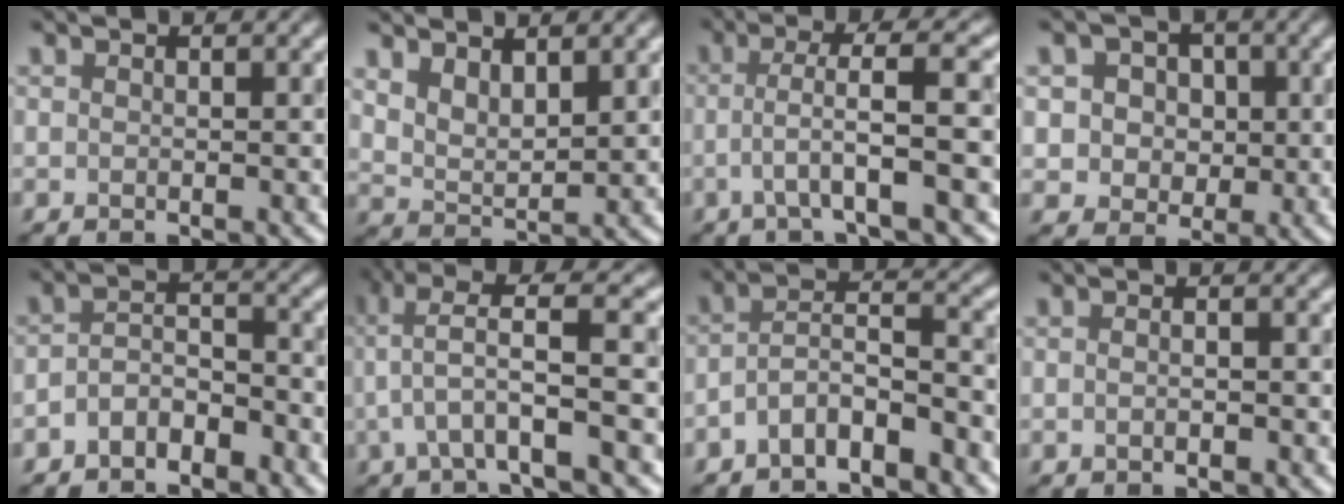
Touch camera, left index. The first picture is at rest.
{"total": 3.0, "force": [2.2, 1.2, 1.6], "torque": [-0.039, -0.006, 0.053]}
{"total": 4.4, "force": [-0.8, 0.4, 4.3], "torque": [-0.074, 0.010, -0.011]}
{"total": 4.8, "force": [1.0, 4.3, 1.9], "torque": [-0.031, 0.011, 0.011]}
{"total": 3.1, "force": [-2.5, 1.4, 1.3], "torque": [-0.030, 0.008, -0.044]}
{"total": 5.5, "force": [0.3, 0.7, 5.5], "torque": [-0.101, 0.009, 0.010]}
{"total": 4.7, "force": [-3.4, 1.5, 2.8], "torque": [-0.054, 0.008, -0.063]}
{"total": 2.1, "force": [0.0, 1.2, 1.7], "torque": [0.000, 0.012, -0.024]}